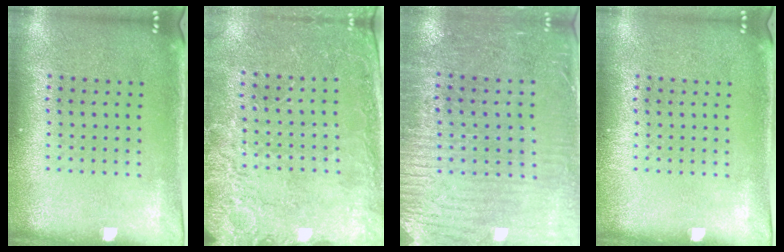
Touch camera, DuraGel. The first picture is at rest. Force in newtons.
{"total": 2.6, "press": 2.6, "slide": 0.3}
{"total": 3.2, "press": 2.9, "slide": 1.3}
{"total": 0.0}